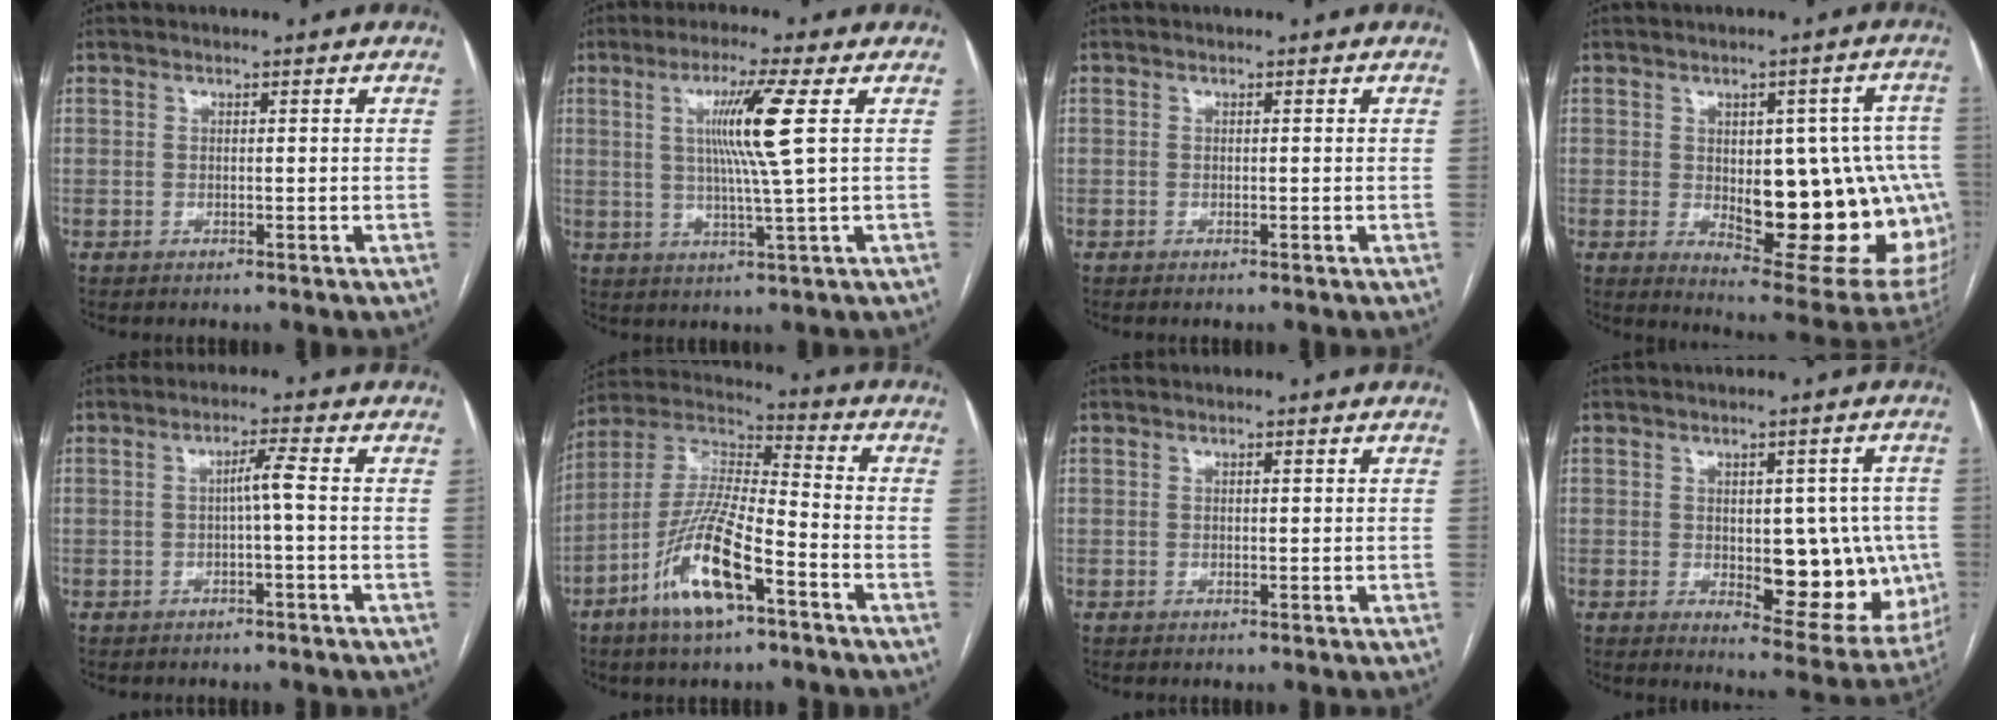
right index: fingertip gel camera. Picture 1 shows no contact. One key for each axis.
{"total": 8.7, "fx": 2.1, "fy": -1.6, "fz": 8.3, "tx": -0.150, "ty": -0.002, "tz": 0.043}
{"total": 0.0}
{"total": 21.6, "fx": -1.9, "fy": 7.7, "fz": 20.1, "tx": -0.183, "ty": 0.017, "tz": 0.004}
{"total": 2.6, "fx": -0.3, "fy": -0.4, "fz": 2.6, "tx": -0.042, "ty": 0.005, "tz": -0.004}
{"total": 14.4, "fx": -7.1, "fy": 3.2, "fz": 12.2, "tx": -0.246, "ty": -0.004, "tz": -0.132}
{"total": 0.6, "fx": 0.2, "fy": 0.2, "fz": 0.6, "tx": -0.007, "ty": 0.000, "tz": 0.003}
{"total": 13.4, "fx": -1.0, "fy": 6.2, "fz": 11.9, "tx": -0.128, "ty": 0.005, "tz": 0.004}